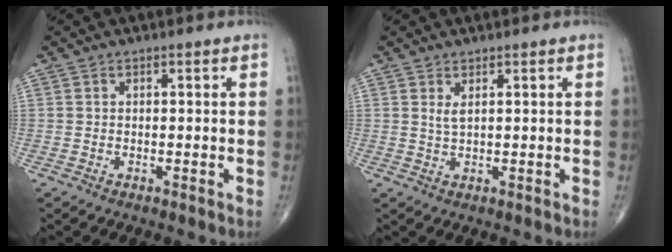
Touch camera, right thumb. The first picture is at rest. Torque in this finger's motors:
{"motor_torque": [-0.56, 0.44, 0.40, -0.02, 0.00]}